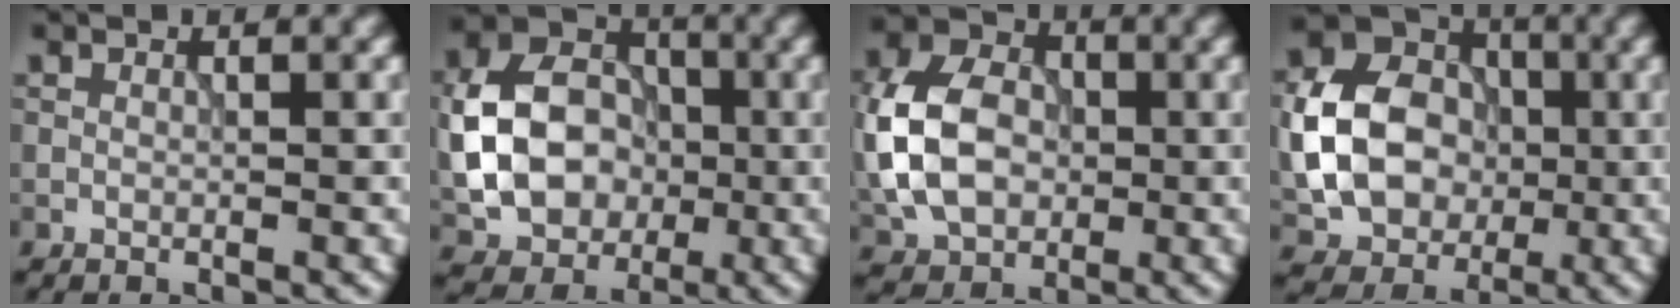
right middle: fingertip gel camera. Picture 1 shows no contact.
{"total": 9.4, "force": [-1.1, 7.3, 5.7], "torque": [-0.113, 0.009, -0.026]}
{"total": 8.9, "force": [-0.8, 6.6, 5.9], "torque": [-0.137, 0.011, -0.028]}
{"total": 9.1, "force": [-0.8, 7.2, 5.5], "torque": [-0.104, 0.005, -0.019]}